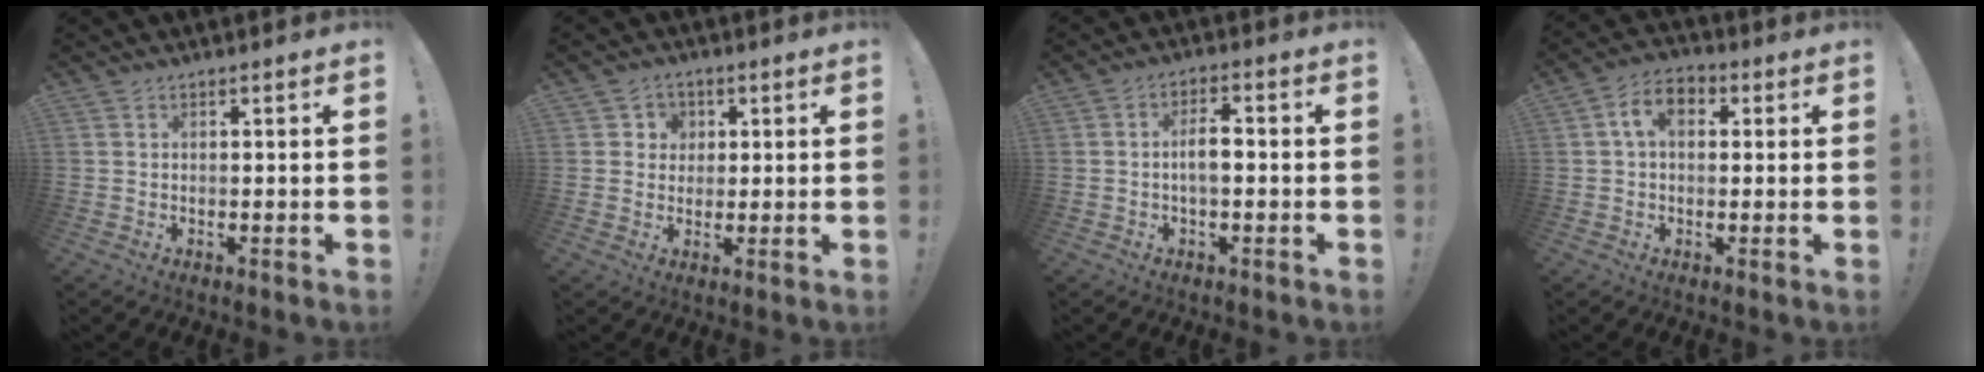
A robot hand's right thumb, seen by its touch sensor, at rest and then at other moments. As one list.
[{"total": 3.8, "force": [0.7, 3.6, 0.9], "torque": [-0.014, 0.002, 0.013]}, {"total": 5.7, "force": [-0.7, 2.3, 5.2], "torque": [-0.095, 0.010, -0.016]}, {"total": 8.3, "force": [1.9, 5.4, 6.0], "torque": [-0.103, 0.016, 0.040]}]